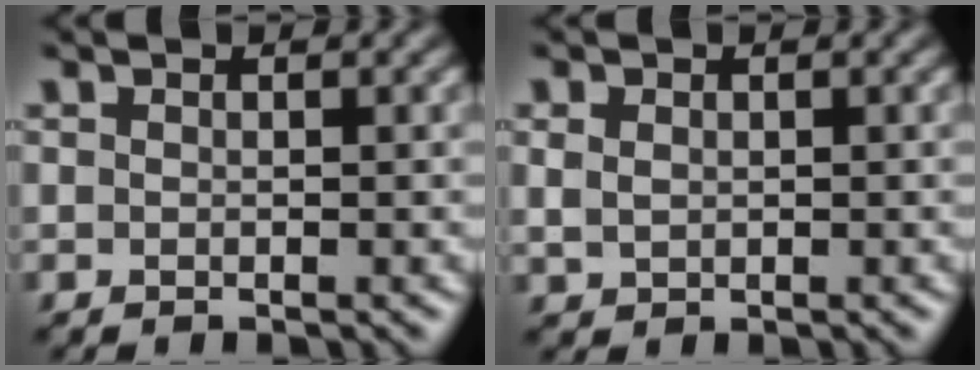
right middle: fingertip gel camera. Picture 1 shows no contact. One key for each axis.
{"total": 1.1, "fx": 0.6, "fy": 0.9, "fz": 0.4, "tx": -0.012, "ty": 0.002, "tz": 0.014}